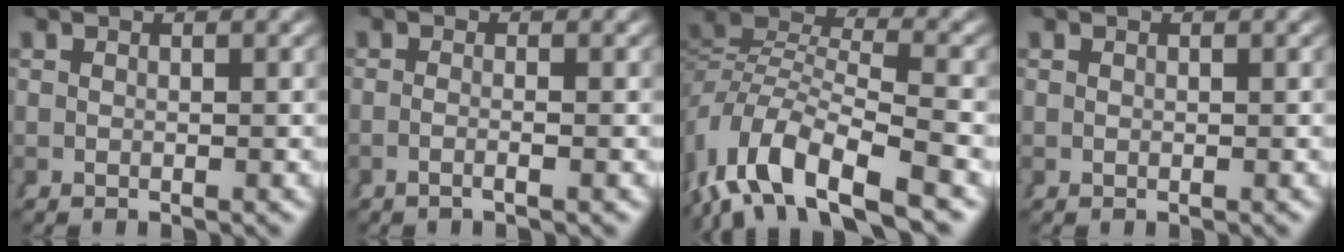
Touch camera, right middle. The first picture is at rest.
{"total": 1.4, "force": [-0.8, -0.6, 1.0], "torque": [-0.027, -0.002, -0.016]}
{"total": 9.0, "force": [-2.4, 5.4, 6.8], "torque": [-0.151, -0.021, -0.030]}
{"total": 0.0}